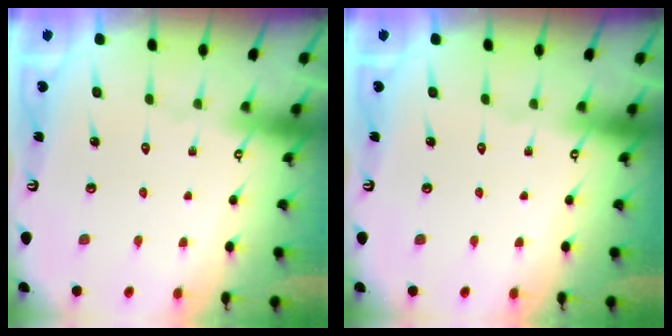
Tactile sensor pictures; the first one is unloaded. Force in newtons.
{"total": 0.0}